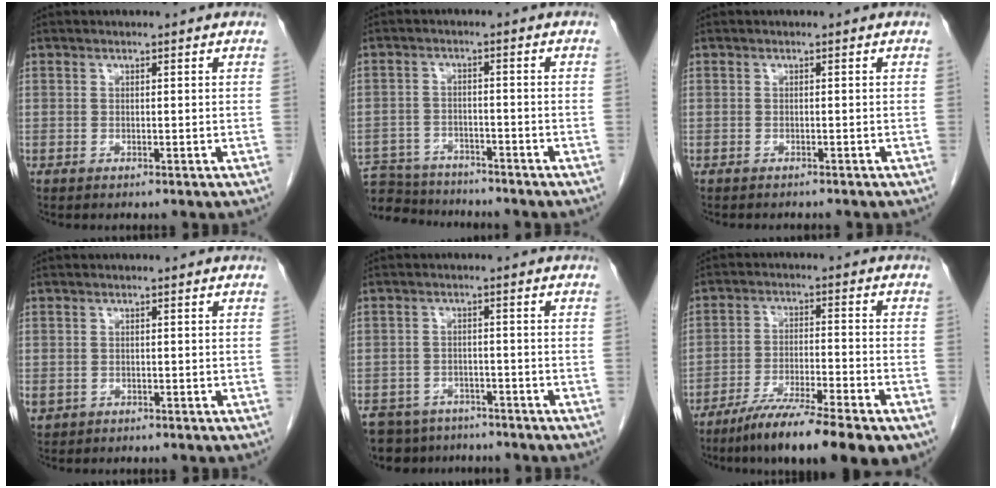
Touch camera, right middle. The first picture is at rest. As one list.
[{"total": 11.5, "force": [-10.7, 3.2, 2.7], "torque": [-0.051, 0.005, -0.162]}, {"total": 2.7, "force": [-2.5, 0.7, 0.8], "torque": [-0.012, -0.003, -0.029]}, {"total": 1.7, "force": [-0.7, 1.5, 0.5], "torque": [-0.008, 0.002, -0.003]}, {"total": 11.4, "force": [-9.4, 5.9, 2.6], "torque": [-0.062, -0.001, -0.122]}, {"total": 13.9, "force": [-9.7, 1.4, 9.9], "torque": [-0.145, -0.026, -0.159]}]